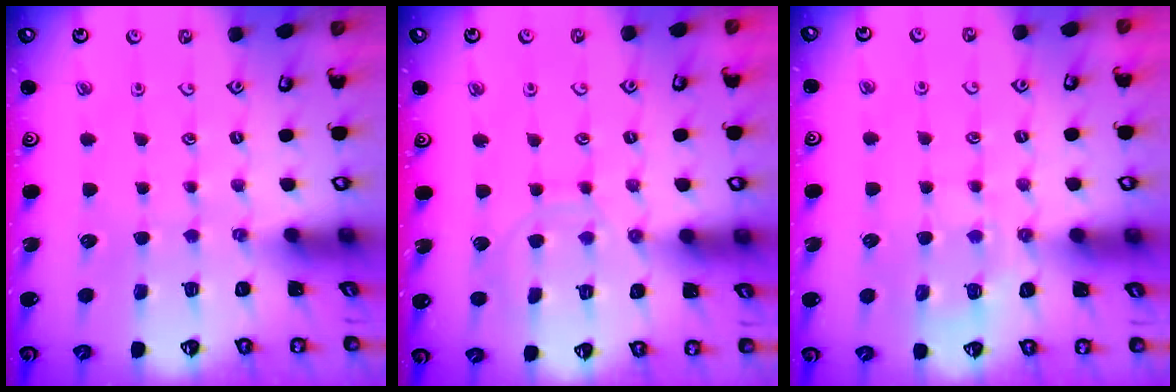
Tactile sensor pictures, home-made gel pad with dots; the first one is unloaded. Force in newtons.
{"total": 7.3, "press": 7.2, "slide": 0.6}
{"total": 8.6, "press": 8.6, "slide": 0.2}